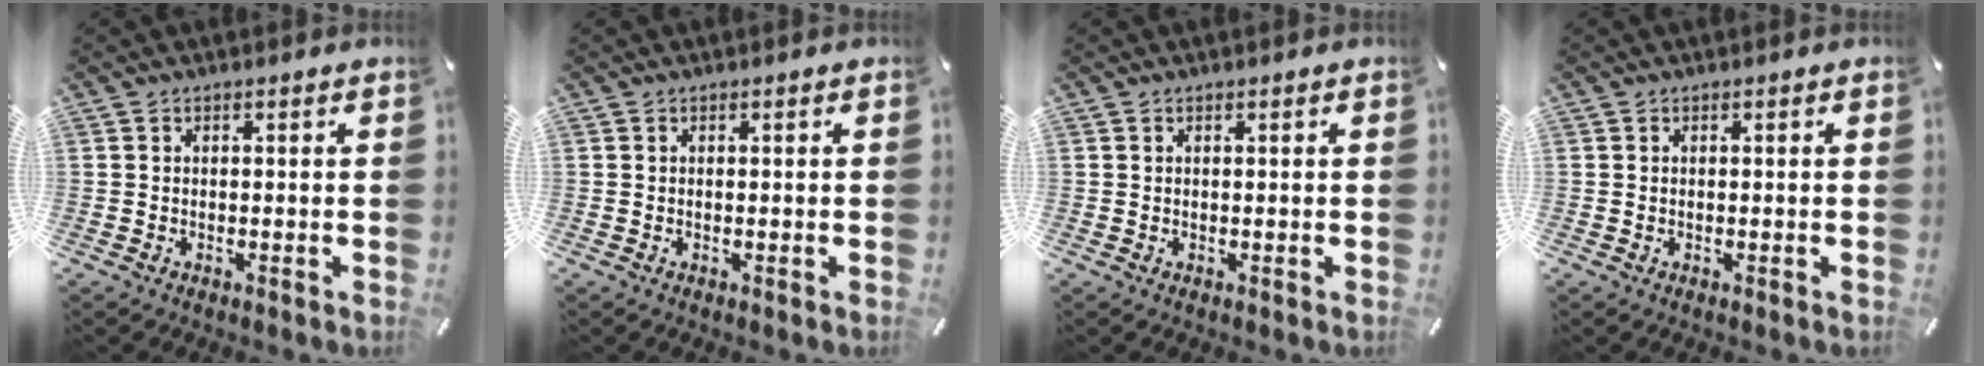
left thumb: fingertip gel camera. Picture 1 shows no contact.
{"total": 0.0}
{"total": 0.0}
{"total": 0.0}